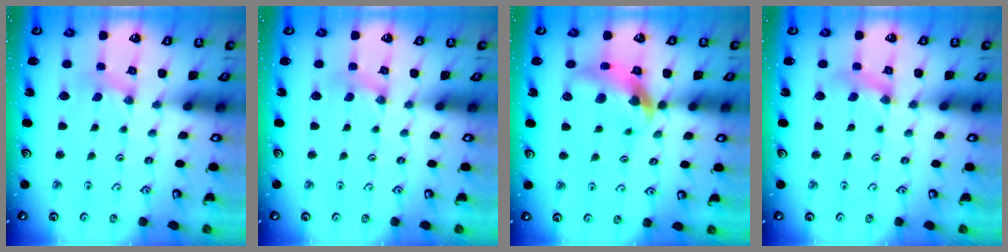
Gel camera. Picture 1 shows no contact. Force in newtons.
{"total": 1.1, "press": 1.1, "slide": 0.2}
{"total": 12.2, "press": 12.1, "slide": 1.4}
{"total": 2.8, "press": 2.8, "slide": 0.4}